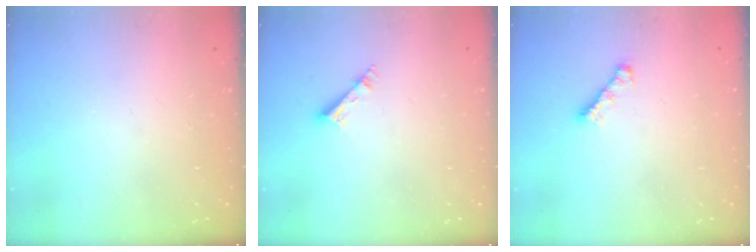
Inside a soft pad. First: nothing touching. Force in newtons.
{"total": 4.2, "press": 4.2, "slide": 0.2}
{"total": 1.9, "press": 1.8, "slide": 0.6}